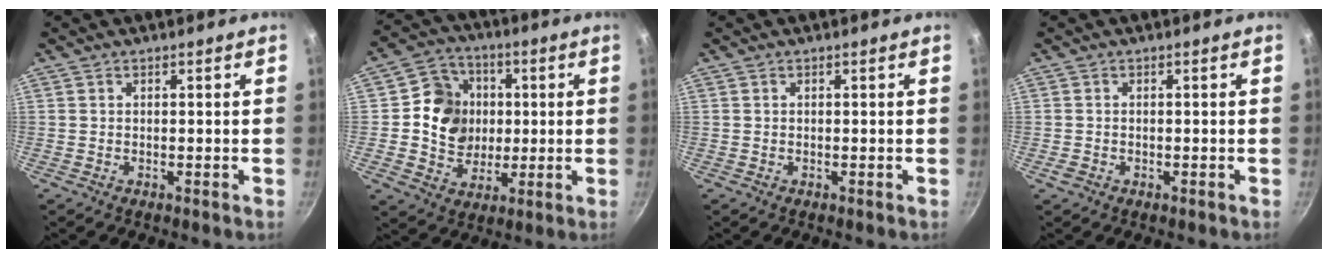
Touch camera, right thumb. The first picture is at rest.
{"total": 12.4, "force": [1.1, 11.2, 5.2], "torque": [-0.046, 0.007, 0.013]}
{"total": 0.0}
{"total": 1.2, "force": [-0.6, 0.9, 0.7], "torque": [-0.014, 0.001, -0.011]}